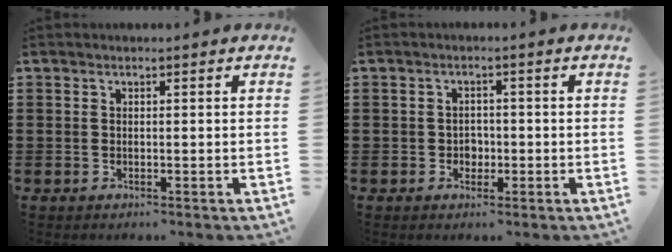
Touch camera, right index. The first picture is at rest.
{"total": 1.8, "force": [-0.5, 1.6, 0.8], "torque": [-0.019, 0.003, -0.013]}